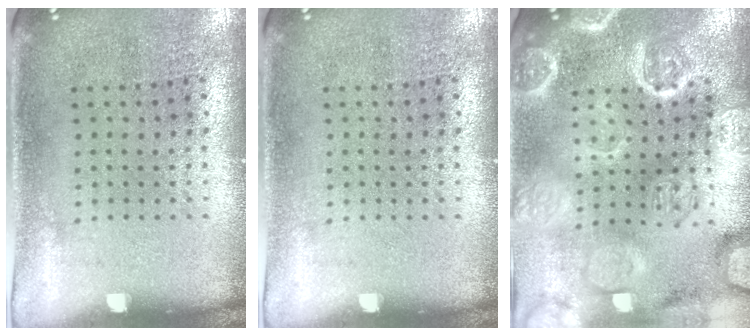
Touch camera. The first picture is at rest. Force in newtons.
{"total": 0.0}
{"total": 6.3, "press": 6.2, "slide": 0.8}